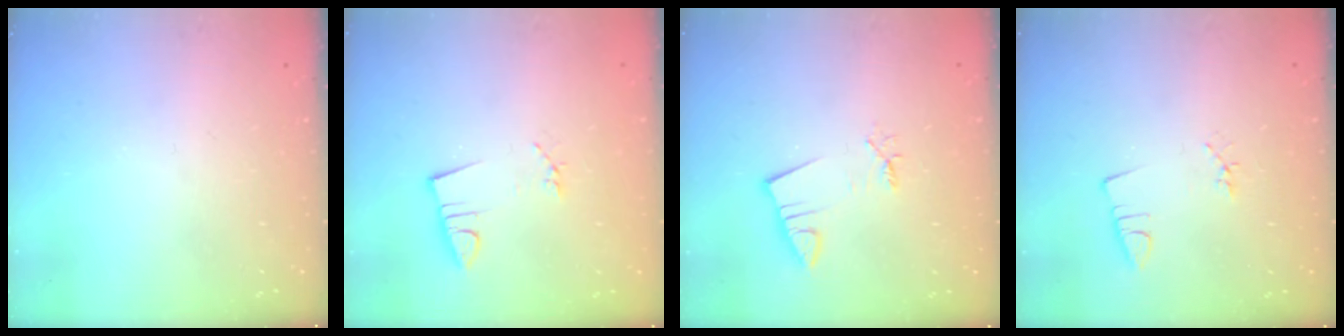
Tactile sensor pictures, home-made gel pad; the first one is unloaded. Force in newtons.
{"total": 2.8, "press": 1.4, "slide": 2.4}
{"total": 2.5, "press": 2.5, "slide": 0.3}
{"total": 1.9, "press": 1.3, "slide": 1.3}